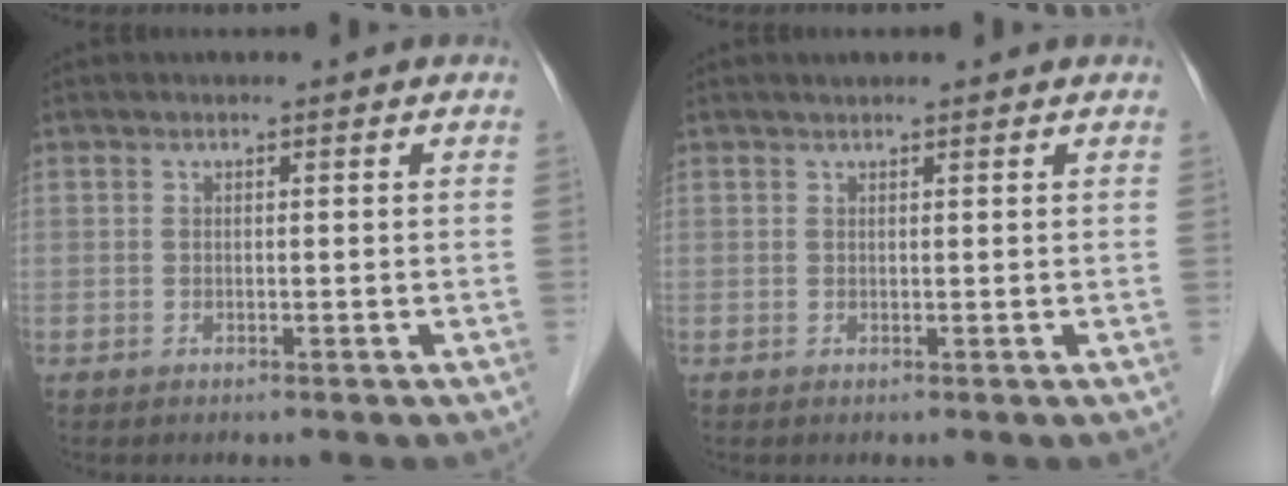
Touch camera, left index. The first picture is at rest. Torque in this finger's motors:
{"motor_torque": [0.15, -0.08, -0.01, -0.01]}